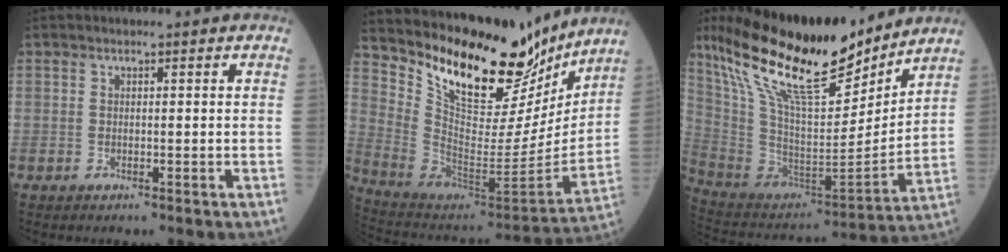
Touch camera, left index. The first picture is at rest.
{"total": 21.5, "force": [17.5, 7.0, 10.4], "torque": [-0.178, -0.034, 0.289]}
{"total": 23.6, "force": [18.0, 5.1, 14.5], "torque": [-0.267, -0.005, 0.322]}